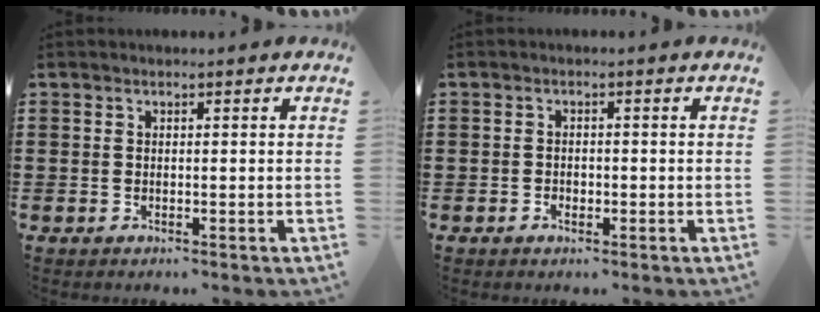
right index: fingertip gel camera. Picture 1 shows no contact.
{"total": 1.3, "force": [-0.6, 0.8, 0.9], "torque": [-0.018, 0.000, -0.012]}